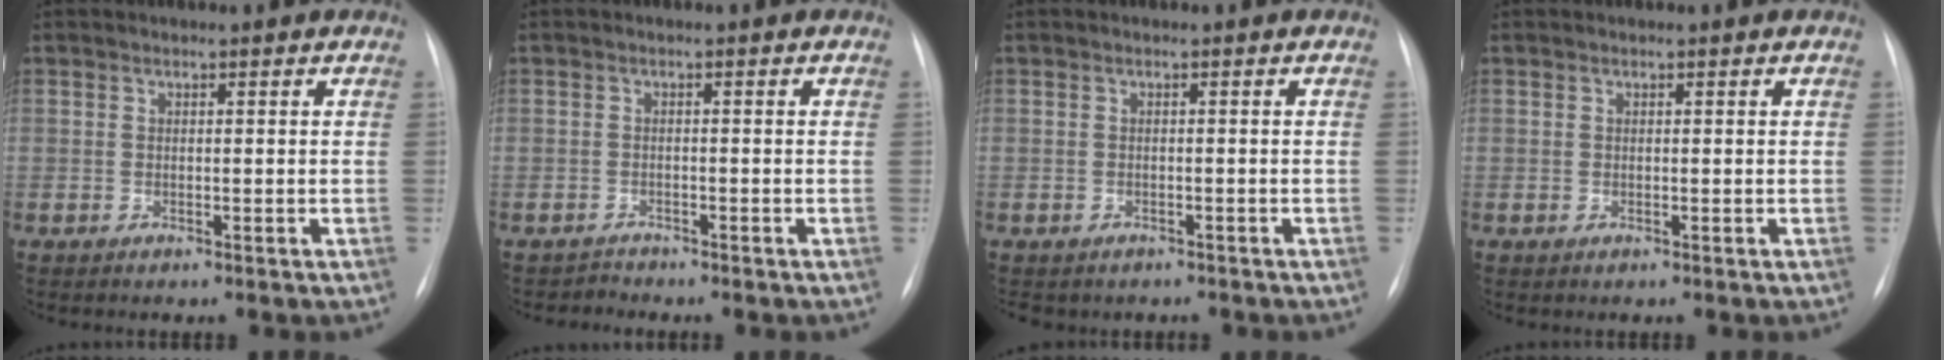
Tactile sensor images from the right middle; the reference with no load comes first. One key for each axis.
{"total": 1.4, "fx": -1.2, "fy": 0.0, "fz": -0.8, "tx": 0.019, "ty": -0.009, "tz": -0.021}
{"total": 5.3, "fx": -4.4, "fy": 2.6, "fz": 1.5, "tx": -0.021, "ty": 0.003, "tz": -0.050}
{"total": 0.0}